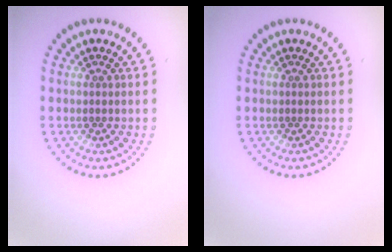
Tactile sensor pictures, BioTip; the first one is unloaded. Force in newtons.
{"total": 0.0}